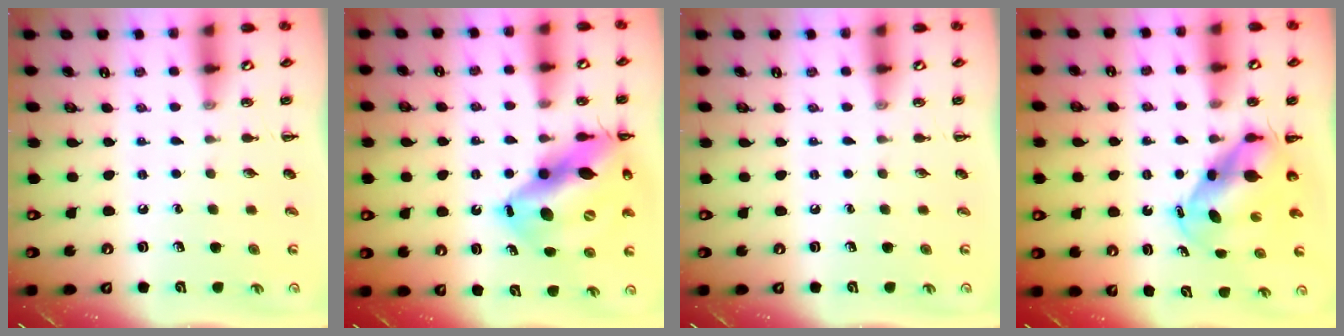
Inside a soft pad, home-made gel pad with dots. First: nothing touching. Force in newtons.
{"total": 19.4, "press": 18.7, "slide": 5.1}
{"total": 0.0}
{"total": 6.5, "press": 6.4, "slide": 1.2}